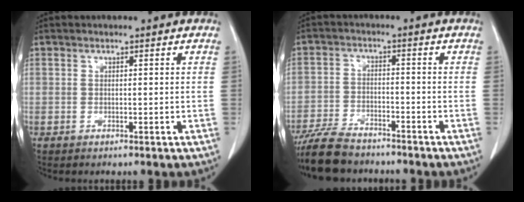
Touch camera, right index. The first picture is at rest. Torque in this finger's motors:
{"motor_torque": [0.22, -0.23, -0.10, -0.21]}